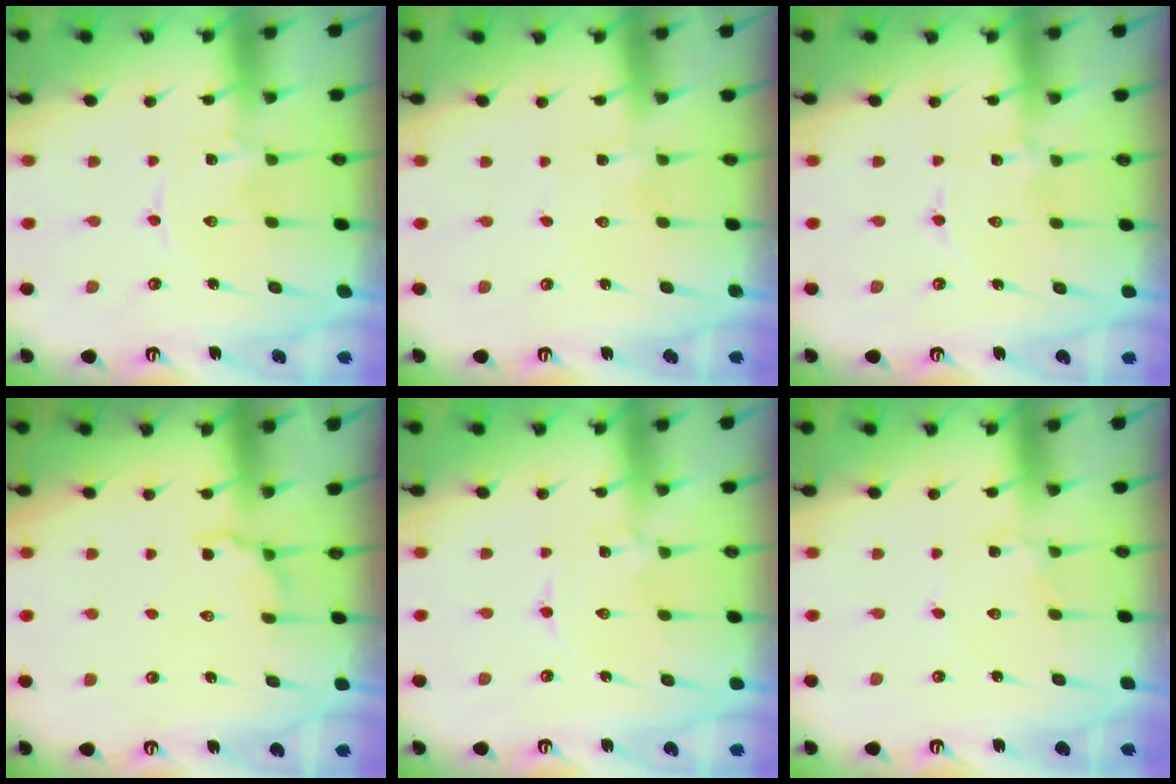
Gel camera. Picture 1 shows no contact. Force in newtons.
{"total": 0.0}
{"total": 0.9, "press": 0.9, "slide": 0.1}
{"total": 5.1, "press": 4.9, "slide": 1.5}
{"total": 0.9, "press": 0.9, "slide": 0.2}
{"total": 2.3, "press": 2.3, "slide": 0.3}